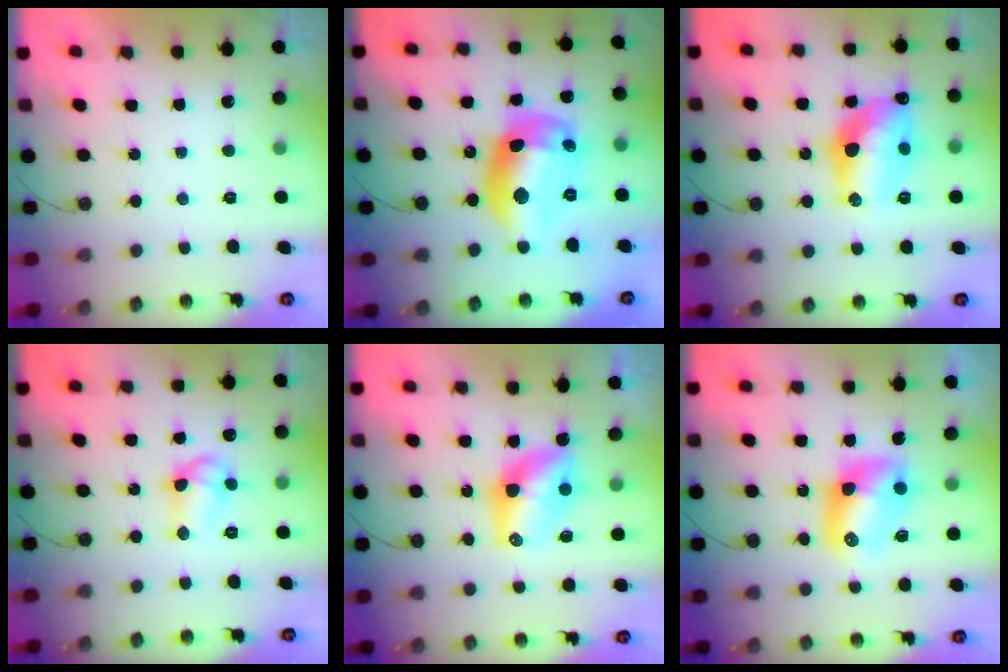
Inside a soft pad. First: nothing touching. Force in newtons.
{"total": 17.1, "press": 17.0, "slide": 1.4}
{"total": 16.4, "press": 15.7, "slide": 4.6}
{"total": 8.8, "press": 8.8, "slide": 0.7}
{"total": 10.4, "press": 10.4, "slide": 0.6}
{"total": 9.8, "press": 9.7, "slide": 1.0}